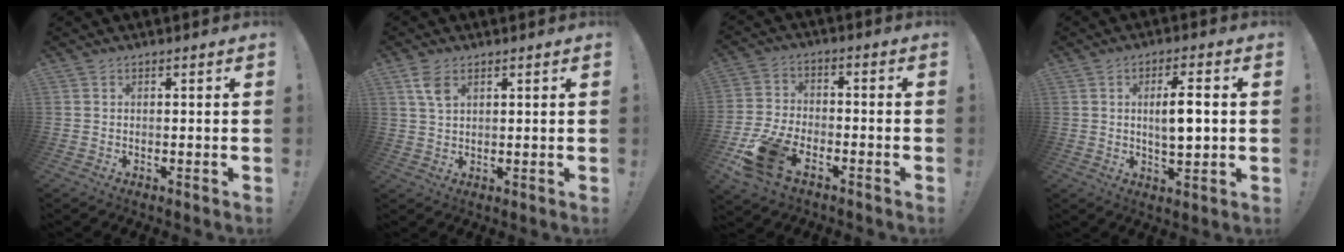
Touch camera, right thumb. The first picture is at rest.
{"total": 4.9, "force": [2.5, 2.5, 3.4], "torque": [-0.055, -0.010, 0.045]}
{"total": 14.7, "force": [-7.8, 8.3, 9.3], "torque": [-0.183, 0.046, -0.133]}
{"total": 7.6, "force": [0.8, 2.3, 7.2], "torque": [-0.115, -0.004, 0.004]}